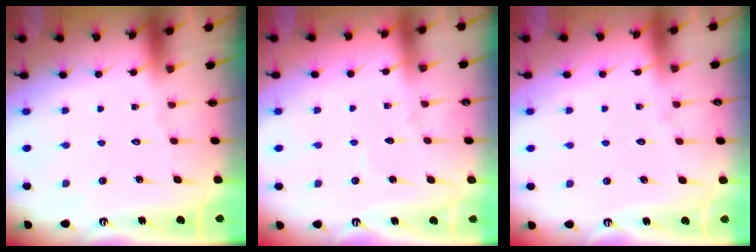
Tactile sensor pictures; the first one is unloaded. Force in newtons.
{"total": 2.4, "press": 2.4, "slide": 0.3}
{"total": 2.9, "press": 2.9, "slide": 0.4}